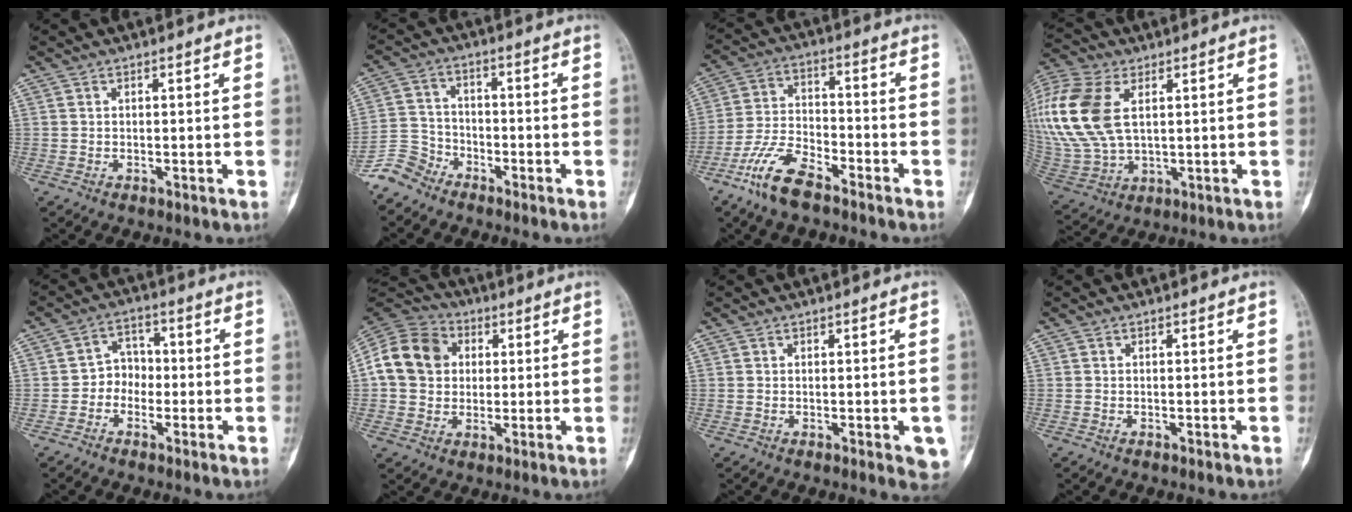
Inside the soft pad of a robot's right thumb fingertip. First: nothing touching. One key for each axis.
{"total": 5.9, "fx": -5.0, "fy": 3.1, "fz": 0.1, "tx": 0.007, "ty": 0.028, "tz": -0.117}
{"total": 10.6, "fx": -7.3, "fy": 4.0, "fz": 6.5, "tx": -0.143, "ty": 0.038, "tz": -0.148}
{"total": 22.6, "fx": 6.0, "fy": 13.8, "fz": 16.8, "tx": -0.418, "ty": 0.005, "tz": 0.122}
{"total": 4.9, "fx": -1.3, "fy": 4.2, "fz": 2.1, "tx": 0.001, "ty": 0.022, "tz": -0.038}
{"total": 14.4, "fx": 2.1, "fy": 12.1, "fz": 7.5, "tx": -0.130, "ty": 0.022, "tz": 0.031}
{"total": 4.1, "fx": -1.3, "fy": 1.5, "fz": 3.6, "tx": -0.022, "ty": -0.004, "tz": -0.014}
{"total": 0.0}